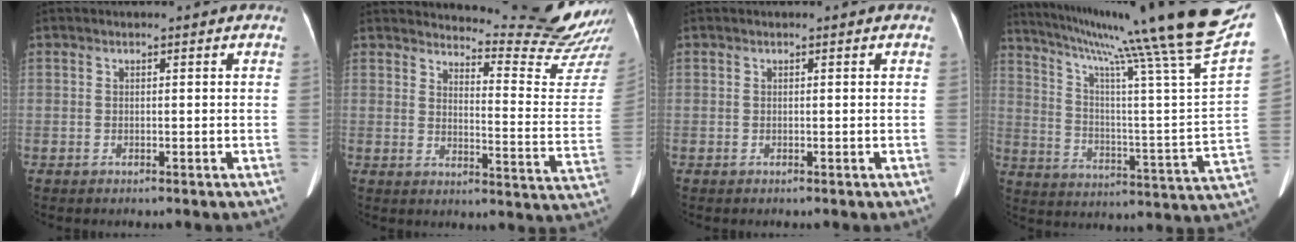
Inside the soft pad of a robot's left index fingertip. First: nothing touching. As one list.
[{"total": 18.2, "force": [17.7, -0.4, 4.5], "torque": [-0.063, -0.157, 0.197]}, {"total": 0.0}, {"total": 30.8, "force": [23.7, -1.2, 19.7], "torque": [-0.281, -0.077, 0.328]}]